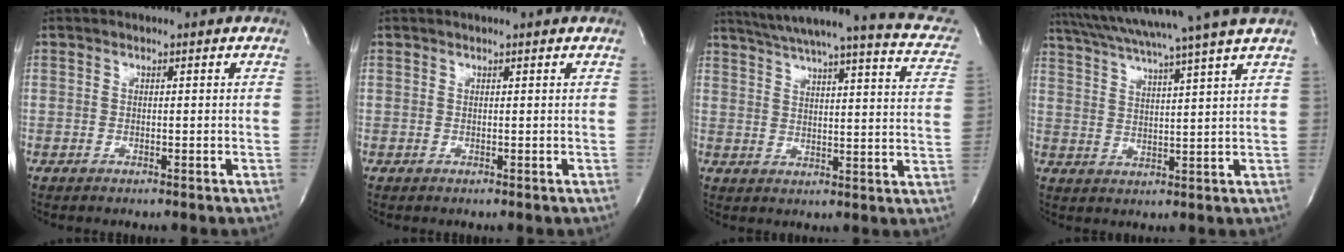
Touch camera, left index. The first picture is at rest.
{"total": 1.1, "force": [1.0, -0.3, 0.4], "torque": [-0.011, 0.004, 0.019]}
{"total": 21.3, "force": [18.0, 1.9, 11.1], "torque": [-0.157, -0.018, 0.217]}
{"total": 15.5, "force": [13.2, -2.4, 7.8], "torque": [-0.140, -0.011, 0.190]}